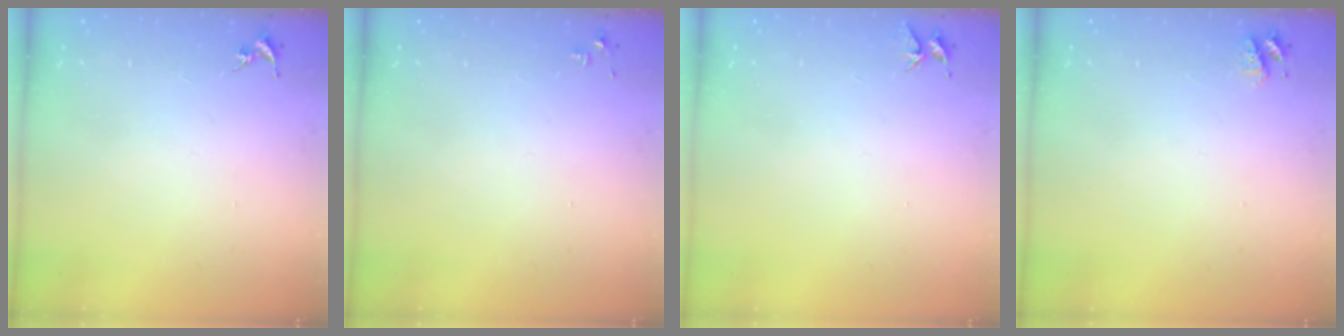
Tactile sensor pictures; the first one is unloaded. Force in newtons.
{"total": 2.8, "press": 2.8, "slide": 0.4}
{"total": 5.0, "press": 4.9, "slide": 0.5}
{"total": 4.7, "press": 4.7, "slide": 0.7}